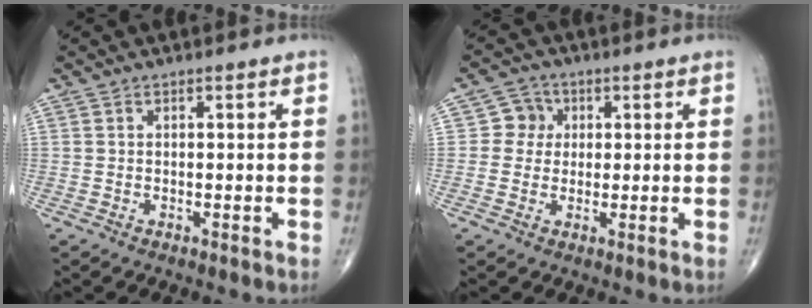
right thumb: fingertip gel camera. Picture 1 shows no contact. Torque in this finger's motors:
{"motor_torque": [-0.42, 0.13, 0.23, 0.18, 0.02]}